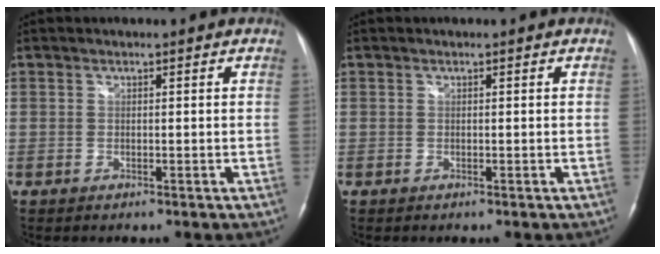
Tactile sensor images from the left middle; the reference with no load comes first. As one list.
[{"total": 0.0}]